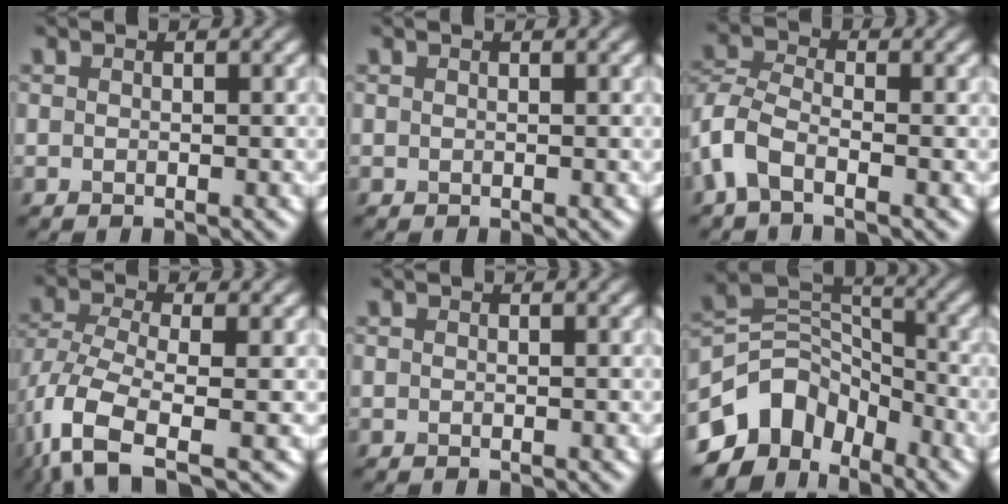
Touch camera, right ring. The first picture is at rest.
{"total": 0.0}
{"total": 4.2, "force": [-2.2, 2.1, 3.0], "torque": [-0.072, 0.001, -0.060]}
{"total": 6.9, "force": [-3.5, 2.6, 5.3], "torque": [-0.115, -0.005, -0.077]}
{"total": 0.0}
{"total": 7.9, "force": [-5.0, 5.3, 3.1], "torque": [-0.038, 0.004, -0.106]}